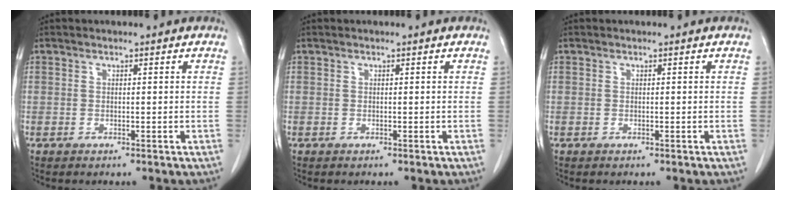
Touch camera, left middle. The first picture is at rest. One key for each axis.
{"total": 0.0}
{"total": 0.0}